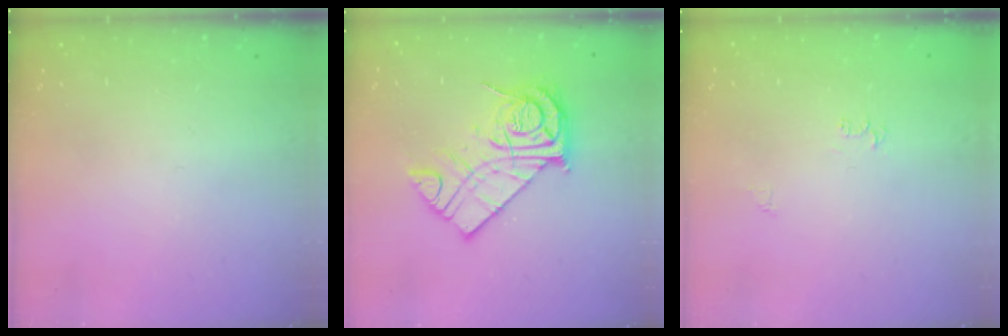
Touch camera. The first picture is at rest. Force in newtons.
{"total": 15.6, "press": 15.5, "slide": 1.7}
{"total": 3.7, "press": 3.6, "slide": 0.5}